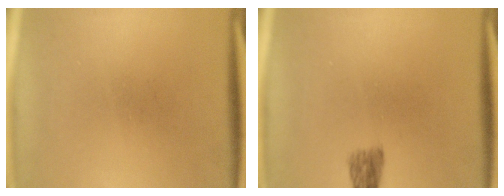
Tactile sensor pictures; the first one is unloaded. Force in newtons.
{"total": 2.5}